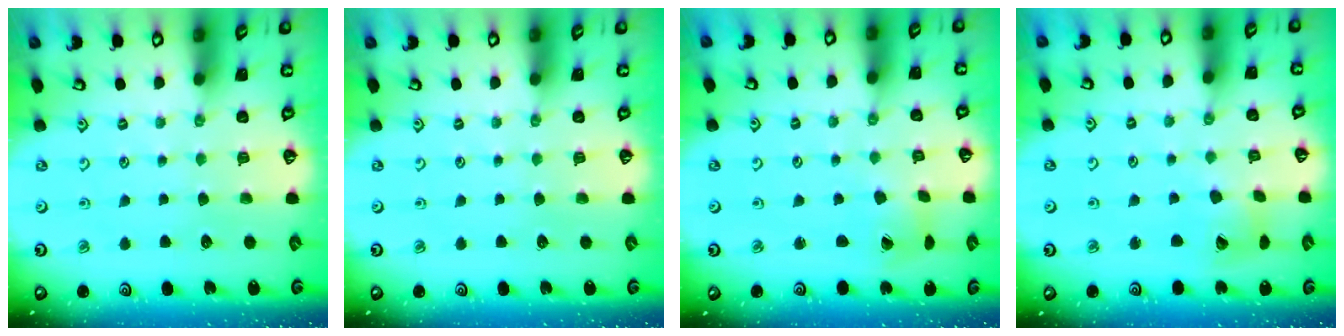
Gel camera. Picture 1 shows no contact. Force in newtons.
{"total": 0.0}
{"total": 2.9, "press": 2.9, "slide": 0.4}
{"total": 8.5, "press": 8.4, "slide": 1.2}